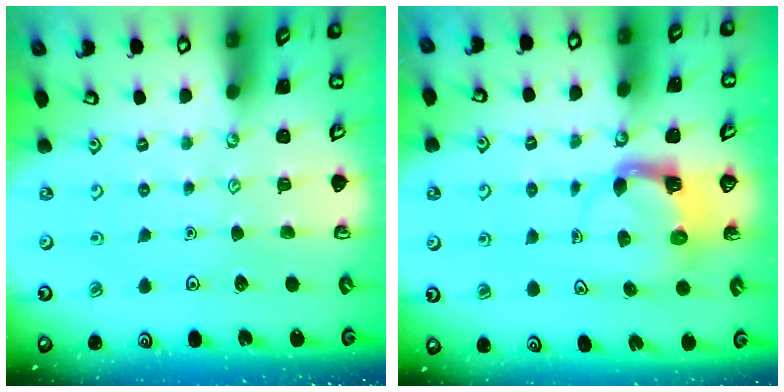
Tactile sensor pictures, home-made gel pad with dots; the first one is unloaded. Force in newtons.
{"total": 3.9, "press": 3.8, "slide": 0.6}